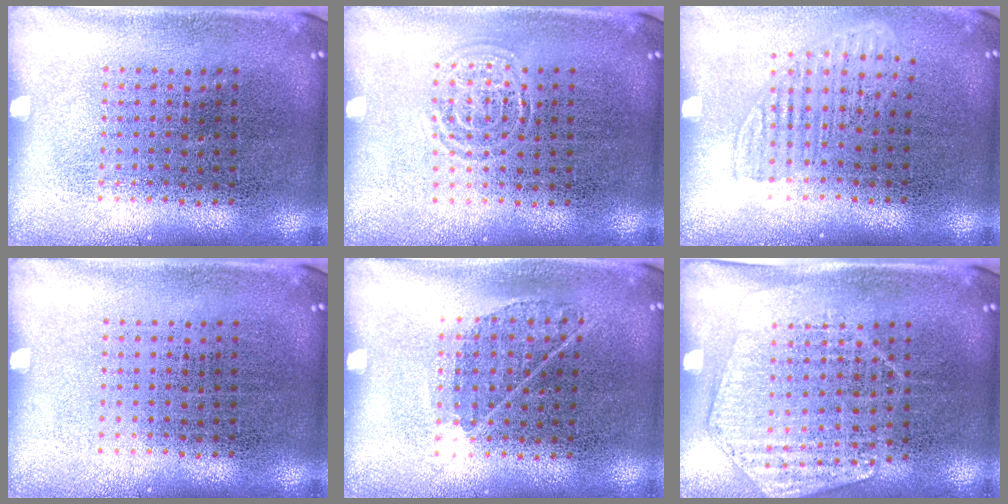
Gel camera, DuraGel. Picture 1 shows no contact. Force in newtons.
{"total": 1.4, "press": 1.4, "slide": 0.3}
{"total": 1.3, "press": 1.1, "slide": 0.7}
{"total": 0.0}
{"total": 0.8, "press": 0.6, "slide": 0.5}
{"total": 1.5, "press": 1.4, "slide": 0.3}